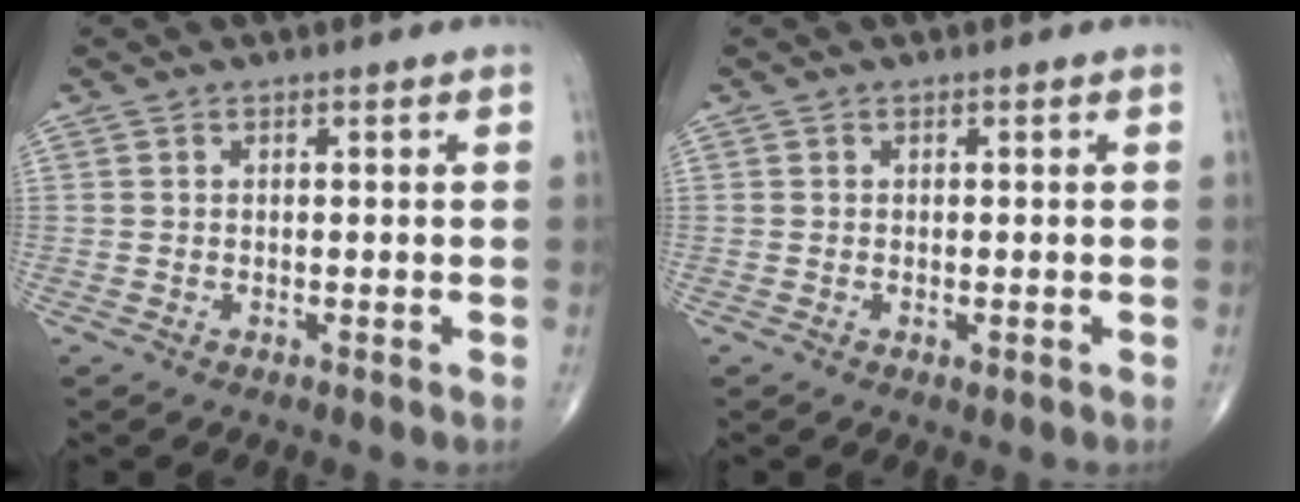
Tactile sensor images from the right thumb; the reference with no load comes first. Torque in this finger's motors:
{"motor_torque": [-0.38, -0.16, 0.02, 0.20, 0.04]}